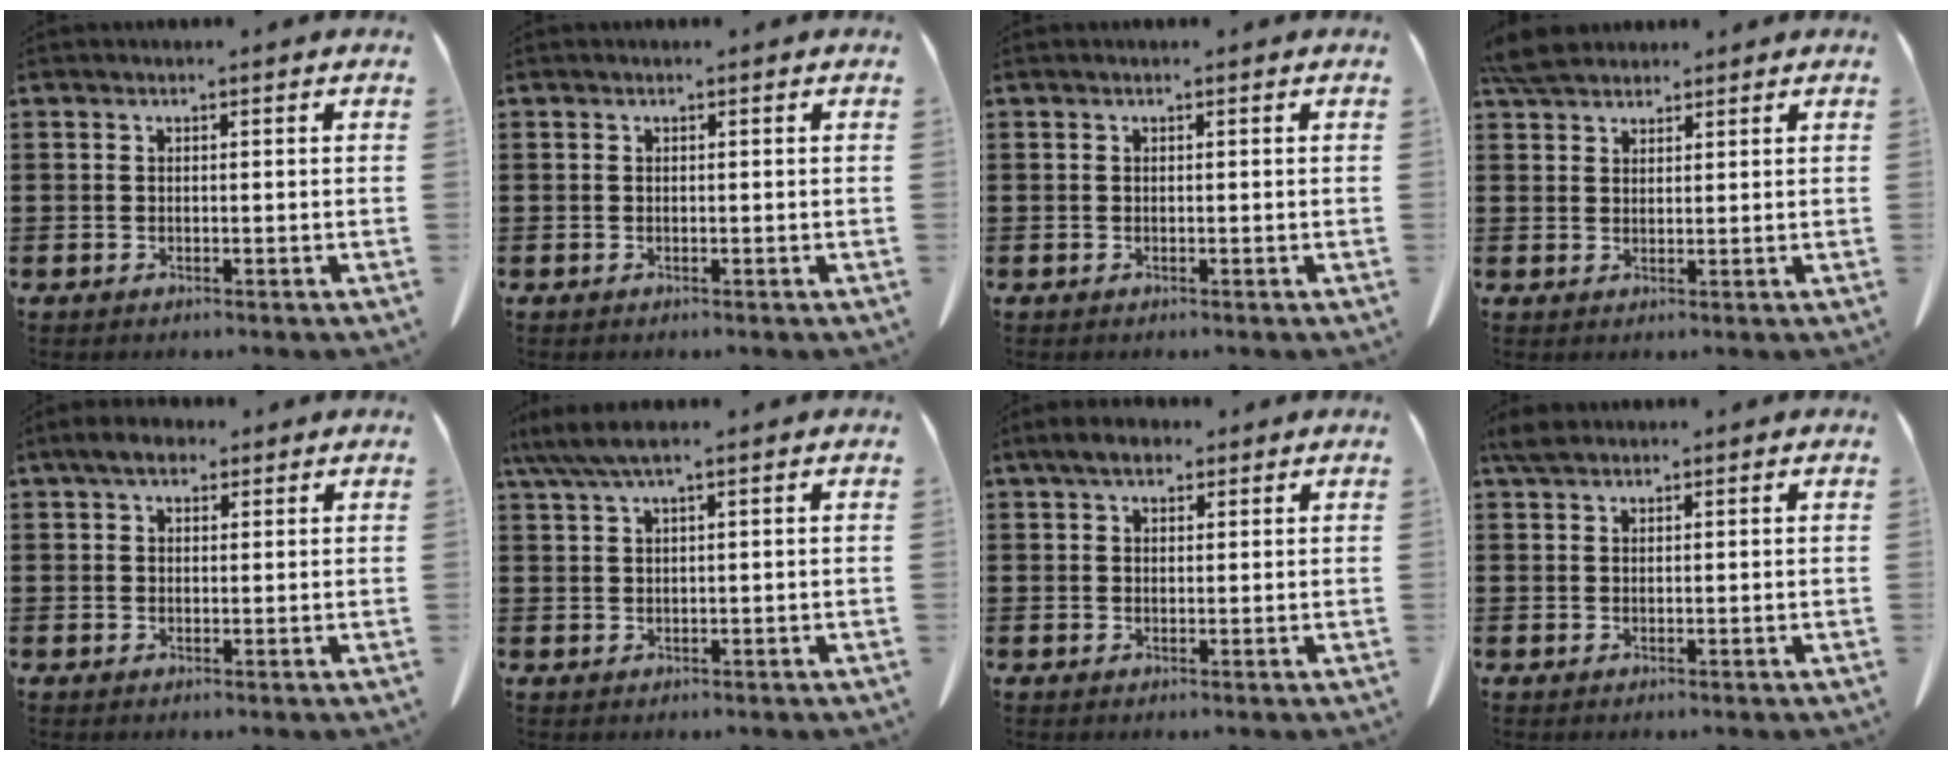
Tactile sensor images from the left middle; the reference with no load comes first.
{"total": 0.0}
{"total": 0.0}
{"total": 4.6, "force": [4.1, 1.4, 1.5], "torque": [-0.040, -0.002, 0.081]}
{"total": 3.8, "force": [2.6, 1.7, 2.2], "torque": [-0.043, 0.004, 0.046]}
{"total": 3.7, "force": [2.2, 0.2, 3.0], "torque": [-0.067, -0.006, 0.040]}
{"total": 3.7, "force": [2.6, 1.5, 2.2], "torque": [-0.042, 0.000, 0.047]}
{"total": 2.2, "force": [1.7, 0.8, 1.1], "torque": [-0.027, 0.003, 0.034]}